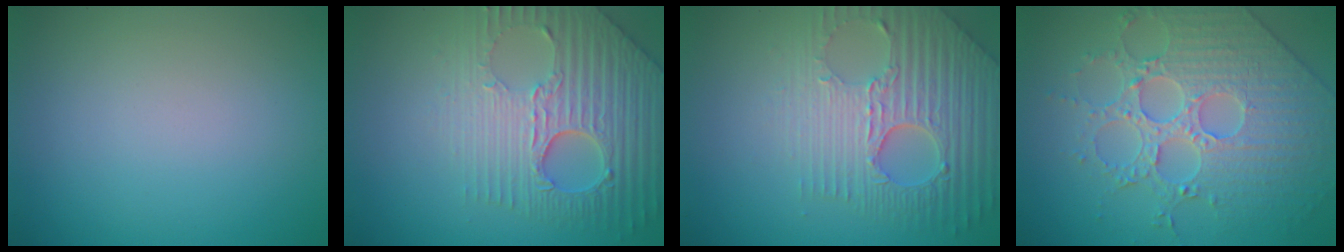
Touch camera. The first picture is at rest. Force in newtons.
{"total": 6.3, "press": 5.3, "slide": 3.4}
{"total": 7.5, "press": 5.4, "slide": 5.2}
{"total": 5.2, "press": 5.1, "slide": 1.2}